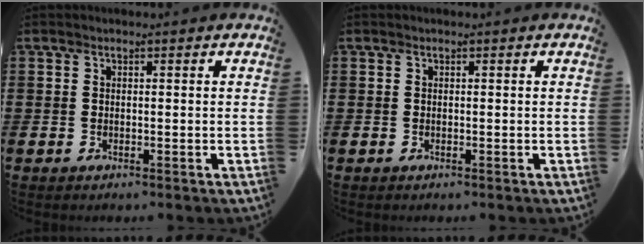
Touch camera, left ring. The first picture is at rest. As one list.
[{"total": 0.0}]